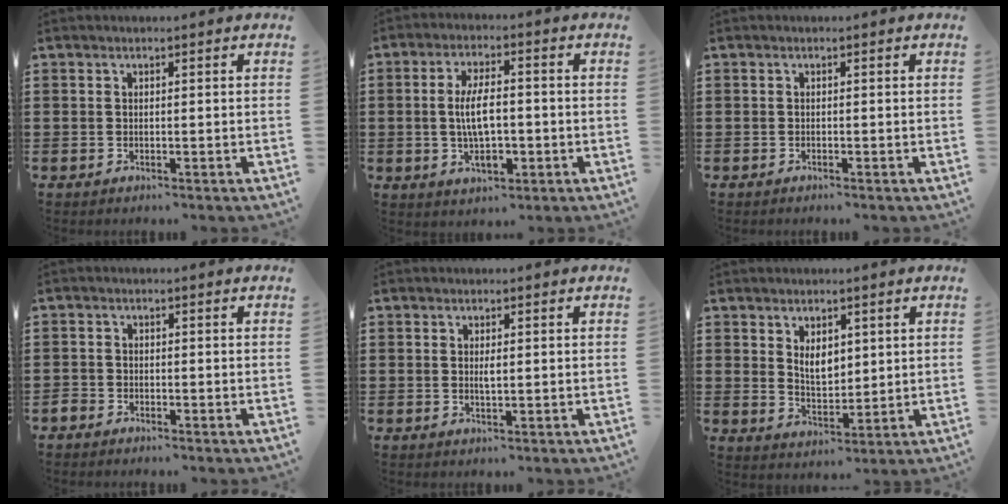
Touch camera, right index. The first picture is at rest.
{"total": 7.5, "force": [-0.7, 3.3, 6.7], "torque": [-0.117, -0.001, -0.019]}
{"total": 0.0}
{"total": 1.2, "force": [-1.2, 0.4, 0.0], "torque": [-0.003, 0.003, -0.025]}
{"total": 1.4, "force": [0.2, 0.4, 1.3], "torque": [-0.027, 0.001, 0.002]}
{"total": 4.0, "force": [1.8, 2.4, 2.7], "torque": [-0.044, 0.000, 0.029]}